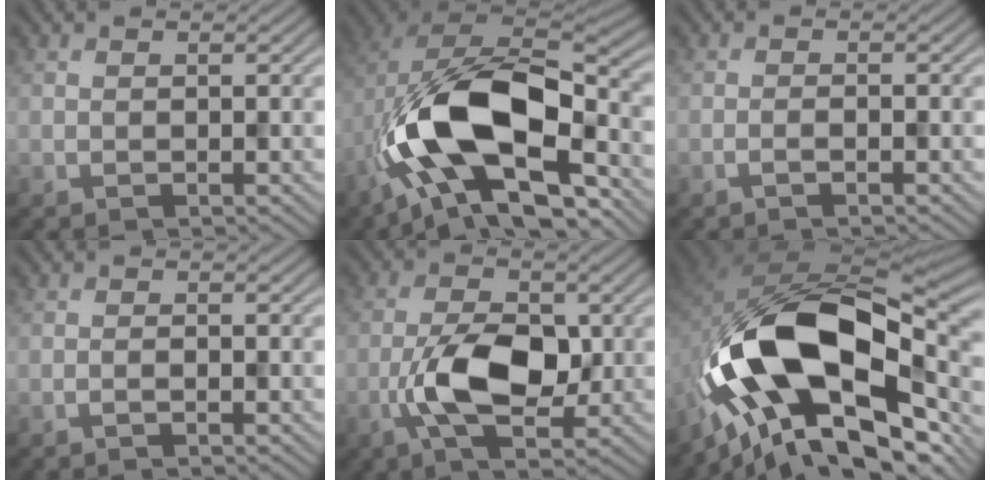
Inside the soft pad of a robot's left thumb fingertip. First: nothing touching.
{"total": 16.5, "force": [-5.6, 8.2, 13.1], "torque": [-0.236, -0.012, -0.103]}
{"total": 0.9, "force": [-0.6, 0.1, 0.7], "torque": [-0.014, 0.004, -0.014]}
{"total": 0.6, "force": [-0.4, 0.0, 0.5], "torque": [-0.010, 0.002, -0.010]}
{"total": 7.6, "force": [-1.6, 3.8, 6.4], "torque": [-0.129, 0.003, -0.037]}
{"total": 19.8, "force": [-5.2, 11.6, 15.2], "torque": [-0.292, -0.011, -0.082]}